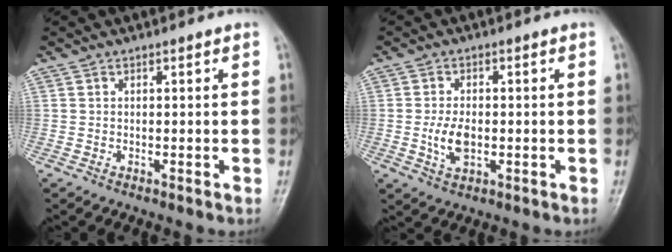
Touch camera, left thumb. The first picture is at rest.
{"total": 5.2, "force": [-0.8, 3.0, 4.1], "torque": [-0.076, -0.001, -0.013]}